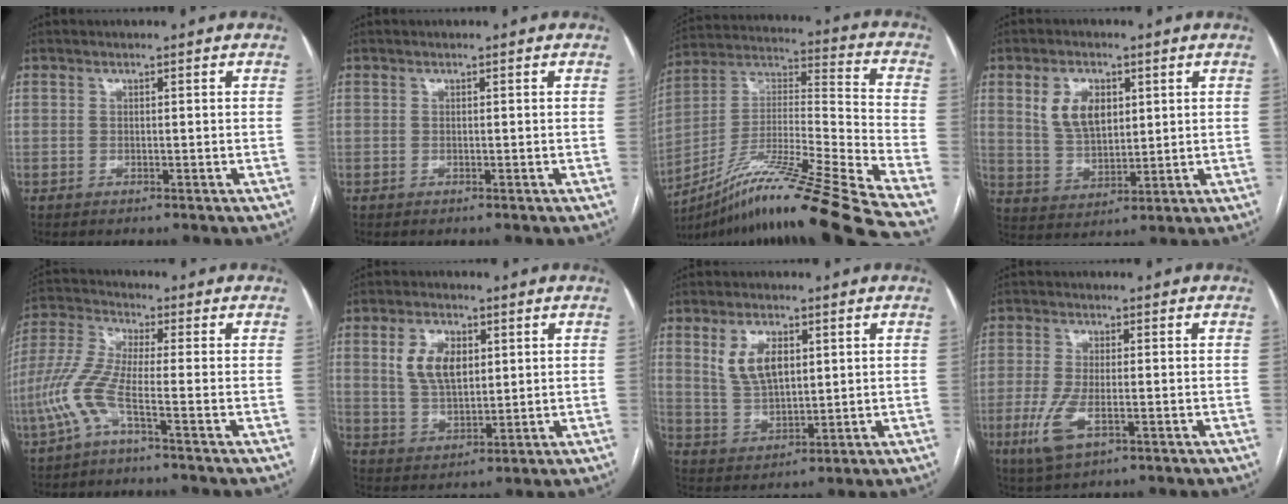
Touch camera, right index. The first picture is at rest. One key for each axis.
{"total": 0.0}
{"total": 25.6, "fx": -19.5, "fy": -1.9, "fz": 16.5, "tx": -0.260, "ty": -0.015, "tz": -0.343}
{"total": 7.7, "fx": 2.8, "fy": 4.5, "fz": 5.5, "tx": -0.110, "ty": 0.009, "tz": 0.062}
{"total": 7.2, "fx": -3.0, "fy": 0.2, "fz": 6.5, "tx": -0.158, "ty": 0.008, "tz": -0.071}
{"total": 7.6, "fx": 2.4, "fy": 4.3, "fz": 5.8, "tx": -0.118, "ty": 0.008, "tz": 0.052}
{"total": 7.3, "fx": 2.7, "fy": 3.7, "fz": 5.7, "tx": -0.116, "ty": 0.006, "tz": 0.062}
{"total": 6.3, "fx": -2.3, "fy": 1.9, "fz": 5.5, "tx": -0.130, "ty": -0.018, "tz": -0.038}